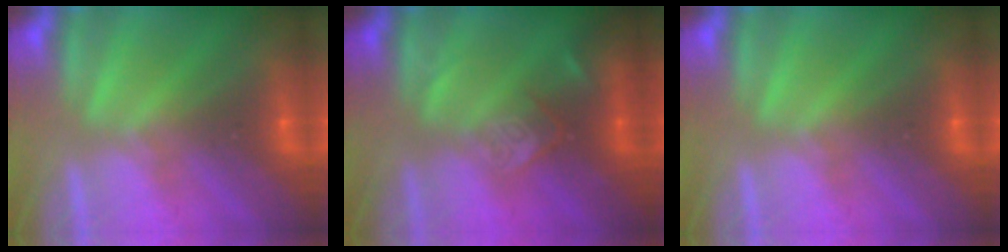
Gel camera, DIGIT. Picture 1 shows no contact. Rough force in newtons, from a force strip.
{"total": 2.4}
{"total": 0.0}